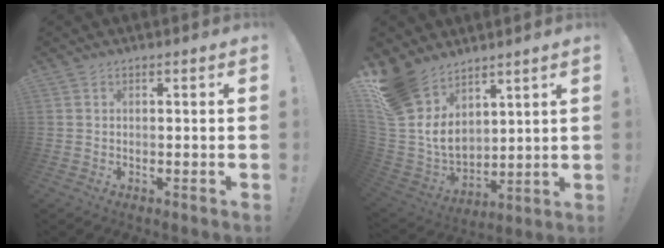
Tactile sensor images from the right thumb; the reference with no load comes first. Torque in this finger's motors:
{"motor_torque": [1.86, 2.73, 1.26, 1.51, 0.36]}